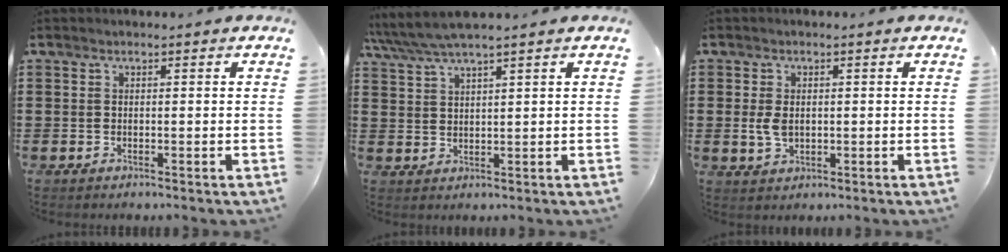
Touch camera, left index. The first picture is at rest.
{"total": 4.0, "force": [3.4, 0.2, 2.2], "torque": [-0.052, -0.008, 0.061]}
{"total": 3.0, "force": [0.0, 2.0, 2.2], "torque": [-0.061, 0.000, -0.004]}